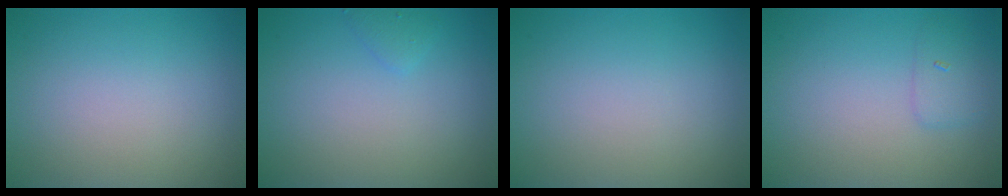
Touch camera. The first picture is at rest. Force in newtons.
{"total": 0.9, "press": 0.9, "slide": 0.0}
{"total": 0.0}
{"total": 1.6, "press": 1.6, "slide": 0.0}